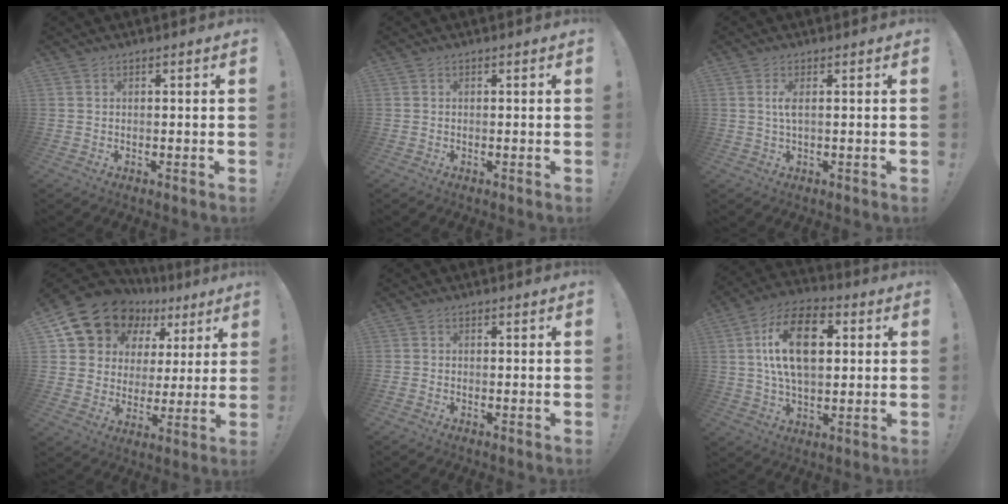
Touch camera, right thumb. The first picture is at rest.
{"total": 0.0}
{"total": 2.8, "force": [0.5, 0.4, 2.7], "torque": [-0.053, 0.000, 0.007]}
{"total": 15.6, "force": [10.5, 10.4, 5.1], "torque": [-0.081, -0.072, 0.213]}
{"total": 0.6, "force": [-0.6, 0.3, 0.2], "torque": [-0.001, 0.000, -0.010]}
{"total": 18.8, "force": [3.5, 10.5, 15.2], "torque": [-0.265, 0.009, 0.052]}